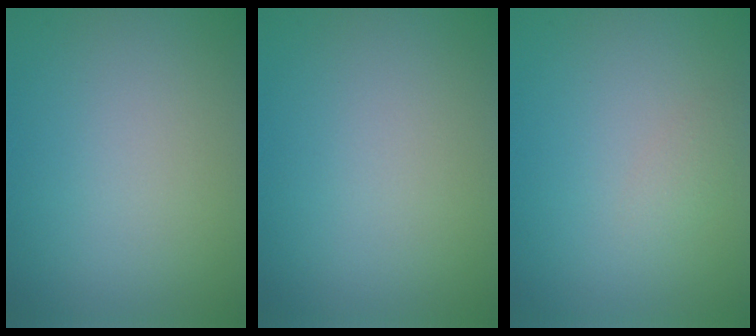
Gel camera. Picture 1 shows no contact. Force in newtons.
{"total": 0.0}
{"total": 1.1, "press": 1.1, "slide": 0.0}